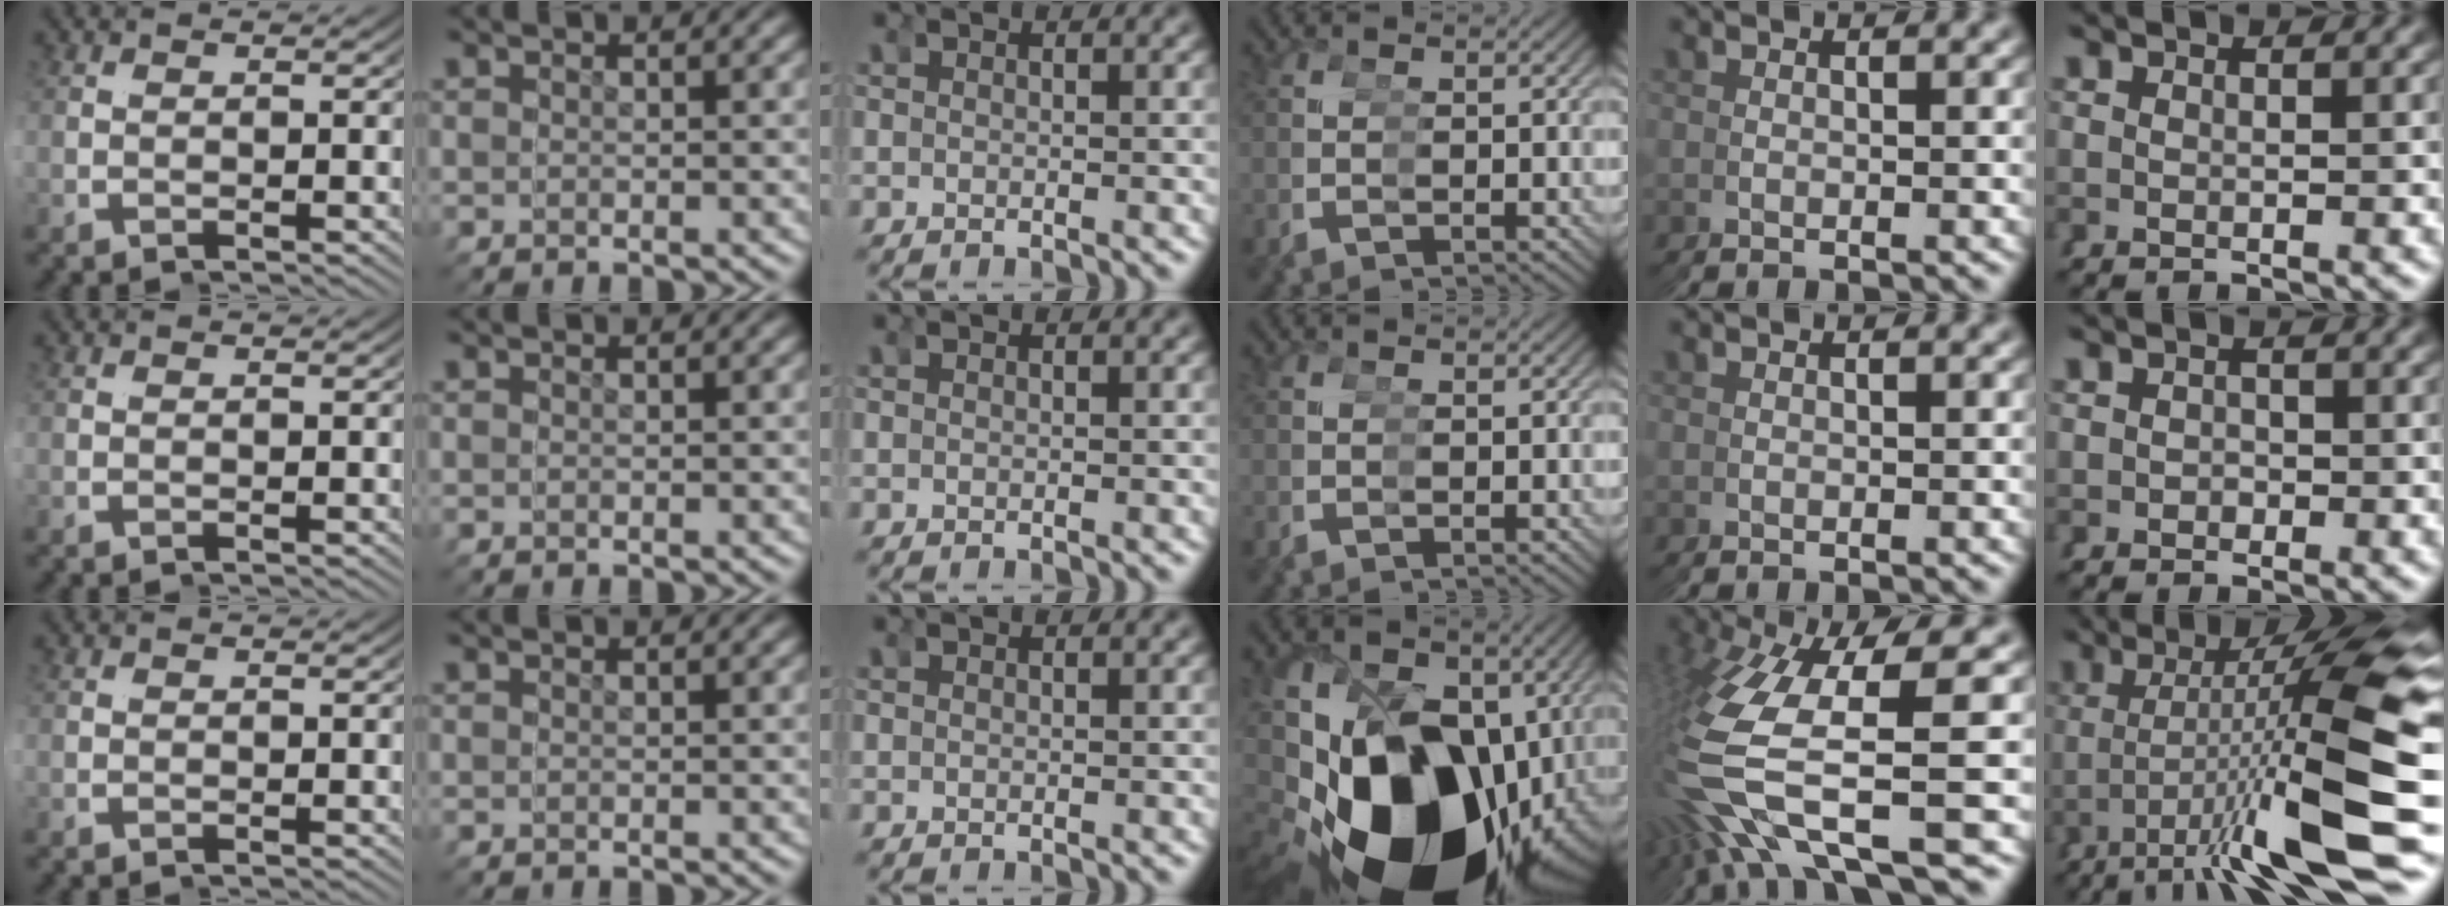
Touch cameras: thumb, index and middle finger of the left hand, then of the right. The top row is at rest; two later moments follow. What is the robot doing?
{"motion": "grasp_and_lifting", "object": "scissors"}